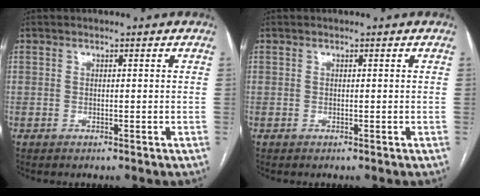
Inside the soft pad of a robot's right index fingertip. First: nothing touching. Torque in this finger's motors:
{"motor_torque": [0.00, 0.00, 0.00, 0.00]}